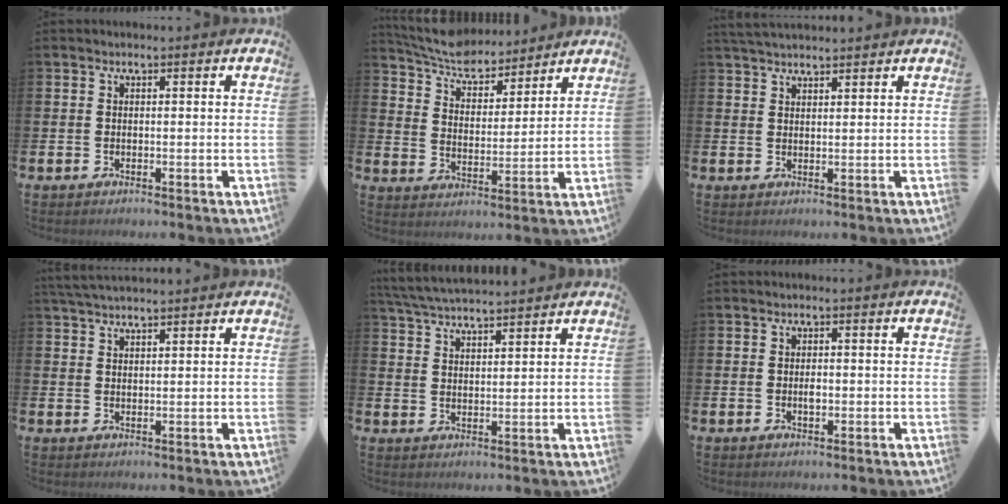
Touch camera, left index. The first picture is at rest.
{"total": 6.7, "force": [6.4, 1.9, 0.9], "torque": [-0.055, -0.040, 0.114]}
{"total": 2.9, "force": [2.8, 0.5, 0.6], "torque": [-0.018, -0.006, 0.054]}
{"total": 3.1, "force": [3.0, 0.3, 0.9], "torque": [-0.023, -0.005, 0.056]}
{"total": 4.9, "force": [4.8, 0.2, 0.8], "torque": [-0.038, -0.021, 0.088]}
{"total": 1.4, "force": [-0.1, 0.8, 1.2], "torque": [-0.012, 0.000, -0.006]}